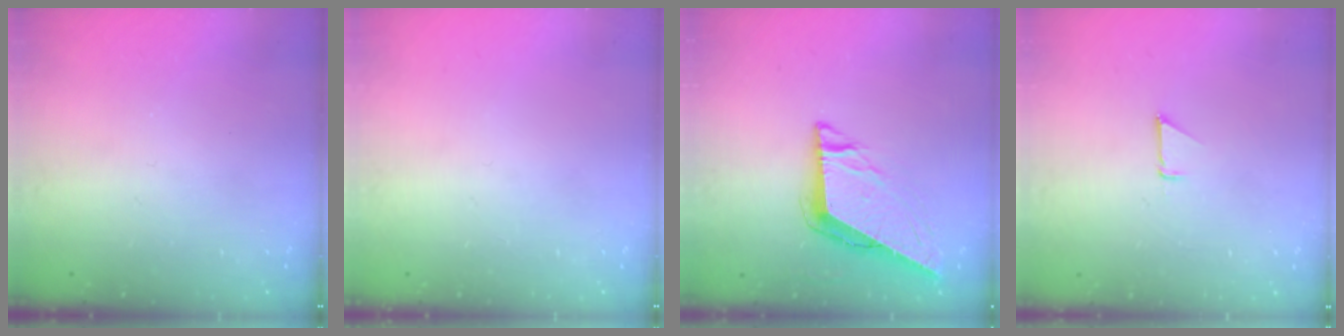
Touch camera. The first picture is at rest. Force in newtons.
{"total": 0.0}
{"total": 7.7, "press": 7.7, "slide": 0.3}
{"total": 0.9, "press": 0.9, "slide": 0.1}